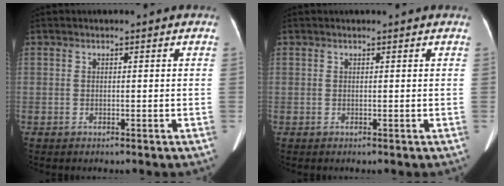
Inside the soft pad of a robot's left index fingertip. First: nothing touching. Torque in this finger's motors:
{"motor_torque": [0.03, -0.67, -0.02, -0.02]}